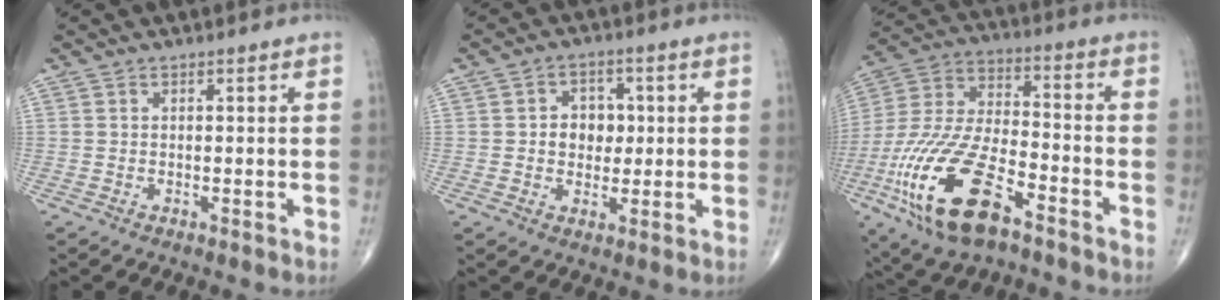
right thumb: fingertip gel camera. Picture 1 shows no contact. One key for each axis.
{"total": 6.0, "fx": 0.5, "fy": 4.8, "fz": 3.6, "tx": -0.016, "ty": 0.004, "tz": 0.005}
{"total": 22.5, "fx": -10.6, "fy": 9.6, "fz": 17.3, "tx": -0.390, "ty": 0.029, "tz": -0.194}